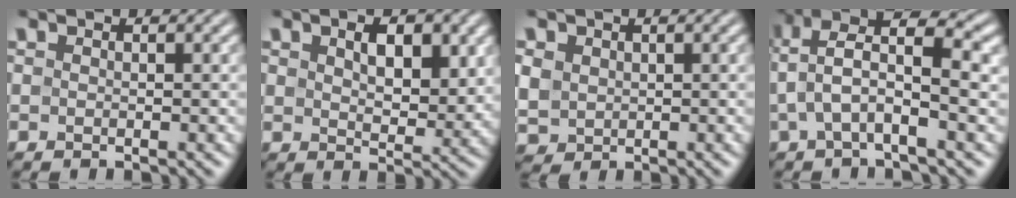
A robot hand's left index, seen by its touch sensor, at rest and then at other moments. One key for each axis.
{"total": 4.8, "fx": 1.6, "fy": 2.8, "fz": 3.5, "tx": -0.058, "ty": -0.006, "tz": 0.026}
{"total": 3.1, "fx": 0.7, "fy": 2.7, "fz": 1.2, "tx": -0.047, "ty": 0.003, "tz": 0.017}
{"total": 6.0, "fx": 0.9, "fy": 2.1, "fz": 5.6, "tx": -0.112, "ty": 0.018, "tz": 0.007}